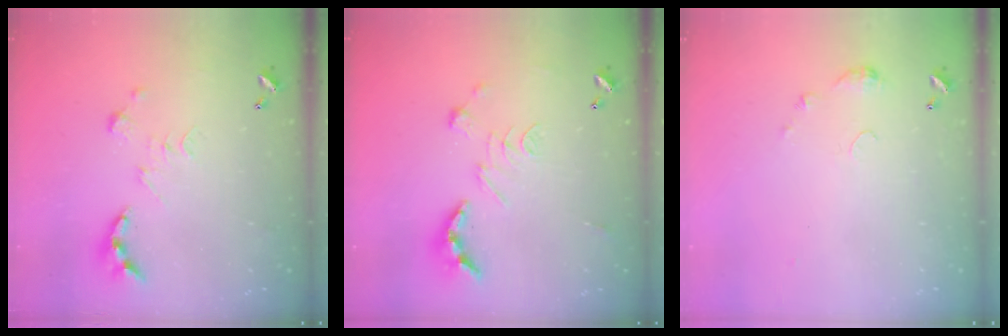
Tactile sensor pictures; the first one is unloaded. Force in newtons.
{"total": 2.5, "press": 2.0, "slide": 1.5}
{"total": 4.7, "press": 4.6, "slide": 0.7}